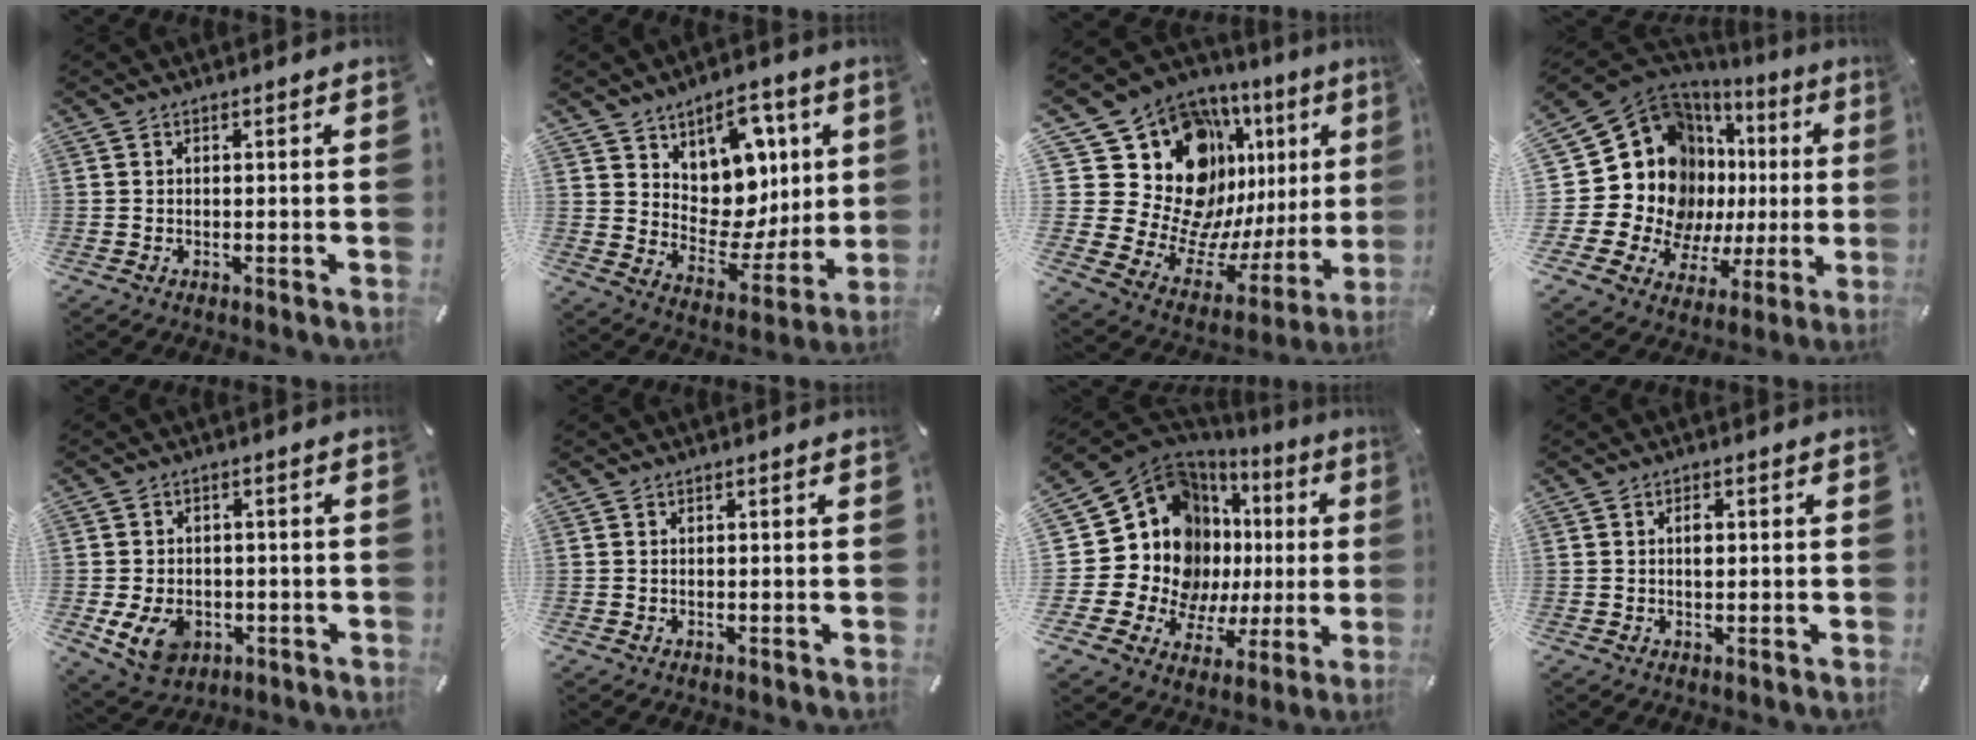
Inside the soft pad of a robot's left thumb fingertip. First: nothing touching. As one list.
[{"total": 11.8, "force": [5.7, 9.5, 4.1], "torque": [-0.046, -0.070, 0.111]}, {"total": 24.6, "force": [10.1, 16.9, 14.8], "torque": [-0.218, -0.117, 0.226]}, {"total": 24.0, "force": [5.6, 17.4, 15.6], "torque": [-0.311, -0.076, 0.125]}, {"total": 8.3, "force": [-2.3, 6.5, 4.6], "torque": [-0.091, 0.008, -0.042]}, {"total": 0.0}, {"total": 20.8, "force": [6.0, 15.2, 12.7], "torque": [-0.261, -0.089, 0.127]}, {"total": 2.0, "force": [0.3, 1.1, 1.6], "torque": [-0.018, -0.003, 0.001]}]